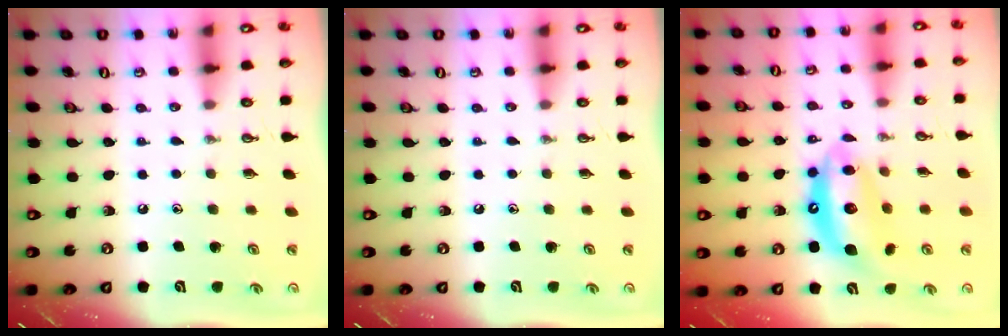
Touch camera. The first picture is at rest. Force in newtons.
{"total": 0.0}
{"total": 13.0, "press": 12.9, "slide": 1.5}